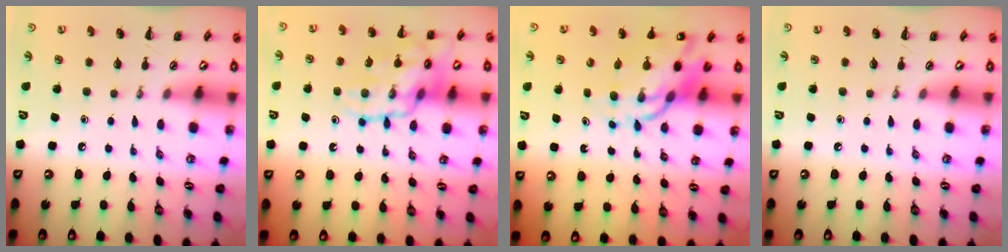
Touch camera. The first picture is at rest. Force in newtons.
{"total": 16.1, "press": 16.0, "slide": 1.5}
{"total": 13.6, "press": 13.0, "slide": 4.0}
{"total": 0.0}